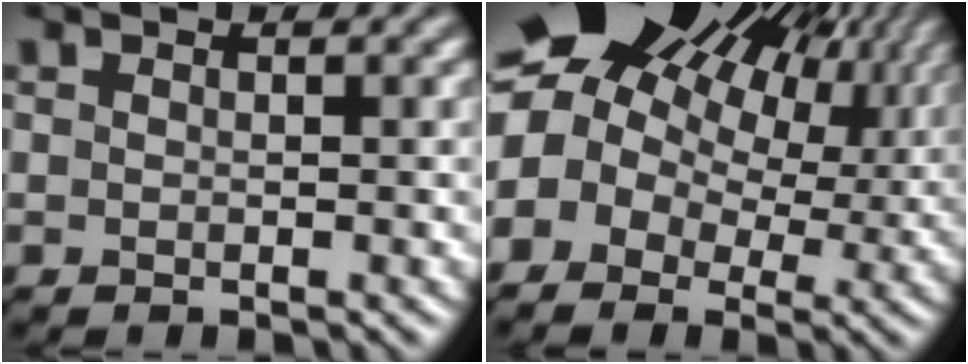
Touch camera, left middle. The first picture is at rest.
{"total": 18.9, "force": [6.4, 14.2, 10.7], "torque": [-0.218, 0.037, 0.087]}